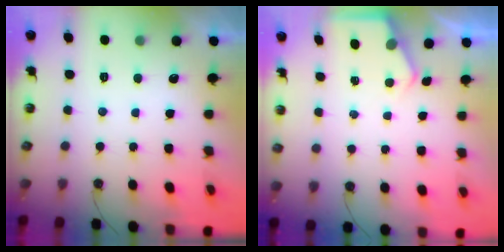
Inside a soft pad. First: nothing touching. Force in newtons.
{"total": 2.7, "press": 2.7, "slide": 0.5}